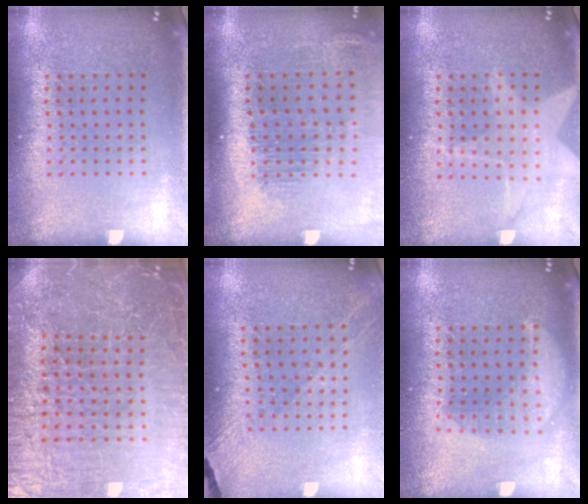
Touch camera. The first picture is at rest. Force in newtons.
{"total": 1.7, "press": 1.5, "slide": 0.7}
{"total": 1.4, "press": 1.3, "slide": 0.4}
{"total": 4.7, "press": 4.5, "slide": 1.3}
{"total": 1.3, "press": 1.2, "slide": 0.3}
{"total": 1.6, "press": 1.6, "slide": 0.2}